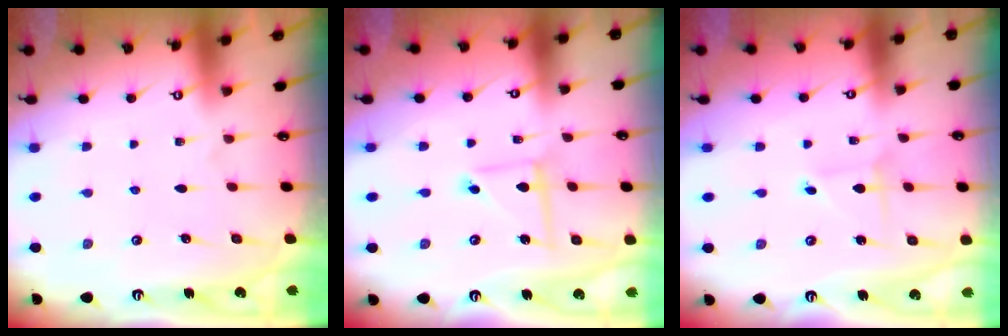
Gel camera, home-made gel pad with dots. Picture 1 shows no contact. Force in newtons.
{"total": 4.9, "press": 4.9, "slide": 0.4}
{"total": 1.1, "press": 1.1, "slide": 0.0}